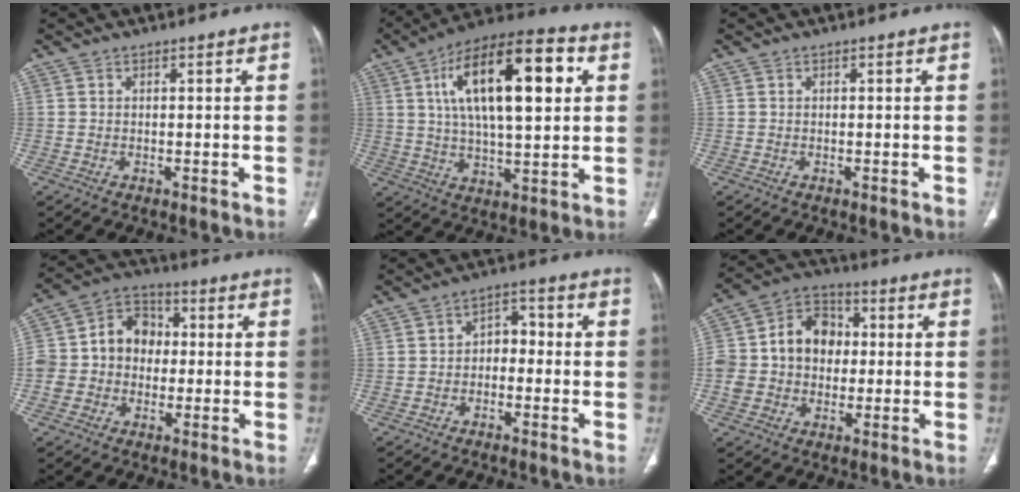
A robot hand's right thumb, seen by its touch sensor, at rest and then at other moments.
{"total": 21.8, "force": [6.0, 8.6, 19.1], "torque": [-0.299, 0.006, 0.091]}
{"total": 0.0}
{"total": 11.6, "force": [-0.1, 9.9, 6.1], "torque": [-0.080, 0.042, -0.010]}
{"total": 4.6, "force": [-0.9, 3.2, 3.1], "torque": [-0.028, 0.027, -0.025]}
{"total": 13.8, "force": [0.5, 11.2, 8.1], "torque": [-0.113, 0.038, 0.003]}